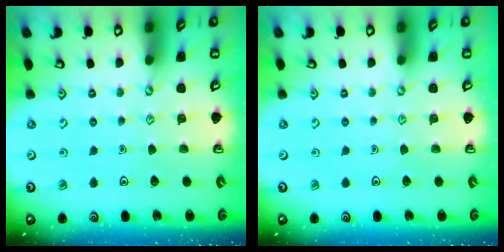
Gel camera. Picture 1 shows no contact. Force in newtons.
{"total": 0.0}